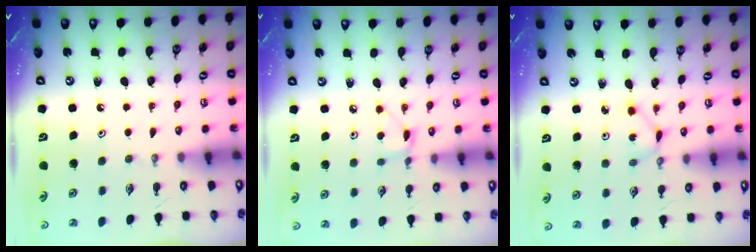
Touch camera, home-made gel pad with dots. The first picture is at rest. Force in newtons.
{"total": 4.2, "press": 4.1, "slide": 0.6}
{"total": 1.6, "press": 1.6, "slide": 0.2}